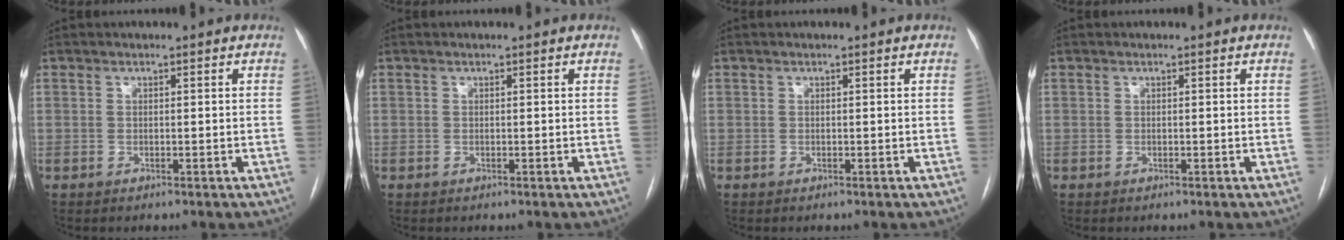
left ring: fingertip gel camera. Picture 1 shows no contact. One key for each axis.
{"total": 0.0}
{"total": 0.0}
{"total": 0.0}